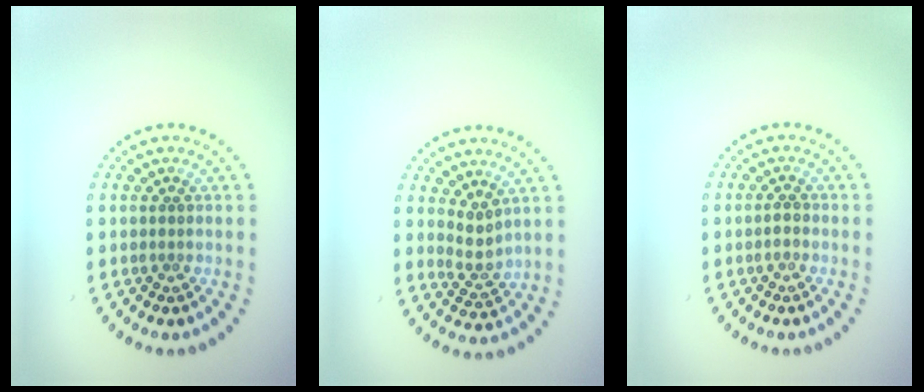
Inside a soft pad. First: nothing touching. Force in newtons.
{"total": 2.0, "press": 1.6, "slide": 1.2}
{"total": 0.9, "press": 0.9, "slide": 0.2}